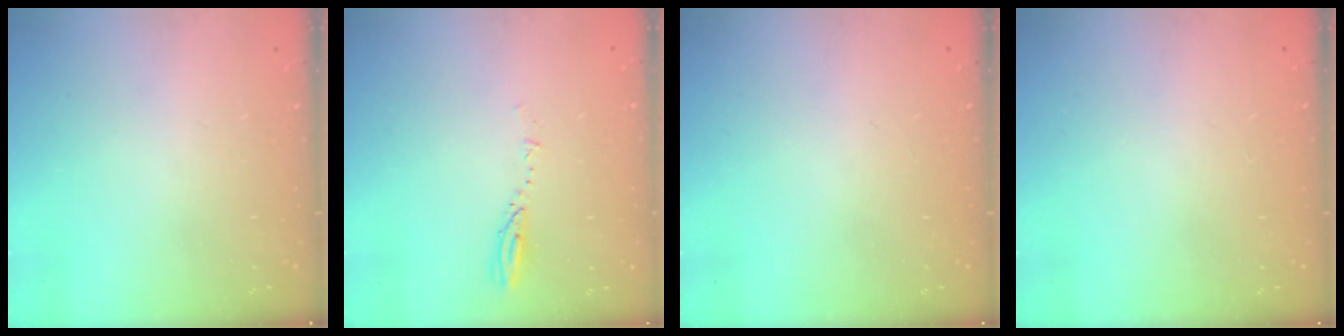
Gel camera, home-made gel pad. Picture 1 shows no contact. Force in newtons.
{"total": 3.2, "press": 3.2, "slide": 0.3}
{"total": 0.0}
{"total": 0.0}